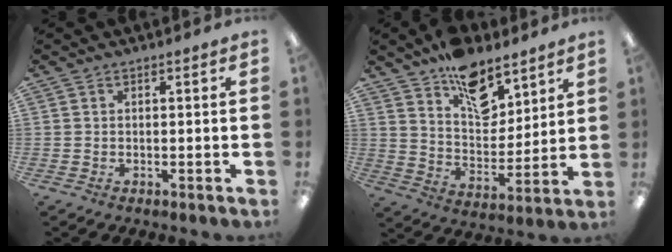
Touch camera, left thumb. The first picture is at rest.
{"total": 13.6, "force": [9.7, 7.4, 6.1], "torque": [-0.079, -0.063, 0.175]}